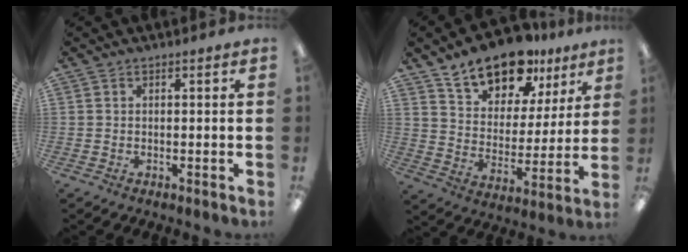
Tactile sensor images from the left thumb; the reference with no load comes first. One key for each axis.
{"total": 15.3, "fx": 12.1, "fy": 7.3, "fz": 5.9, "tx": -0.100, "ty": -0.075, "tz": 0.219}